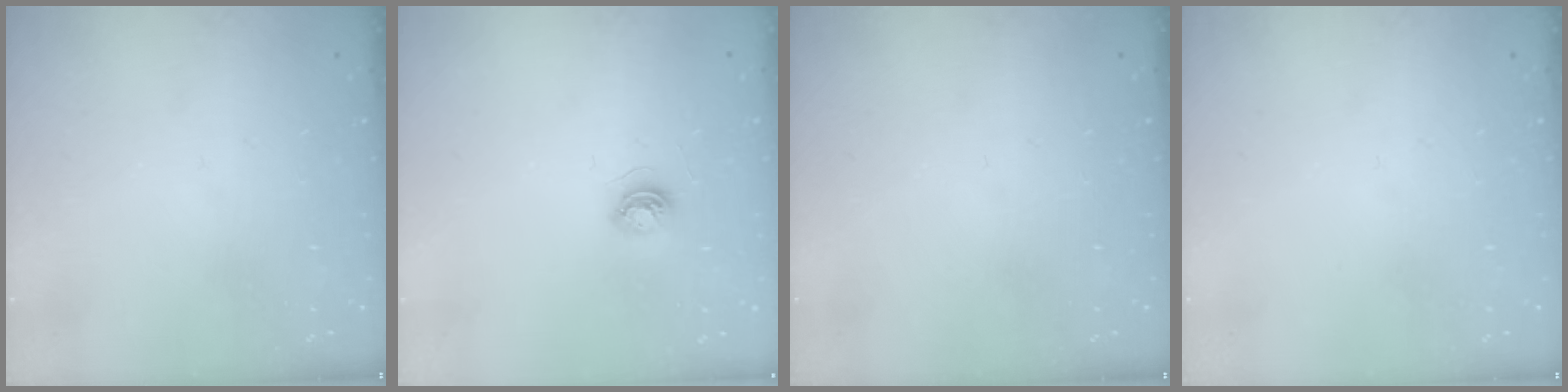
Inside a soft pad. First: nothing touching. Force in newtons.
{"total": 4.0, "press": 4.0, "slide": 0.5}
{"total": 0.0}
{"total": 0.0}